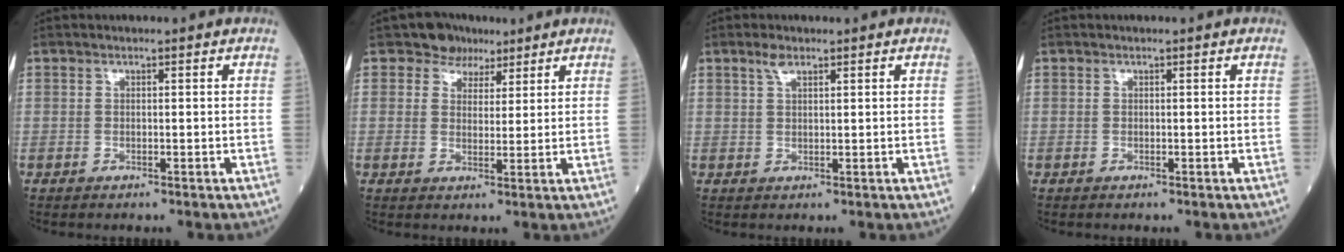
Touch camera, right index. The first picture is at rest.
{"total": 4.3, "force": [3.0, 3.0, 0.3], "torque": [0.002, 0.006, 0.045]}
{"total": 1.9, "force": [1.3, 0.6, 1.3], "torque": [-0.028, 0.005, 0.027]}
{"total": 0.0}